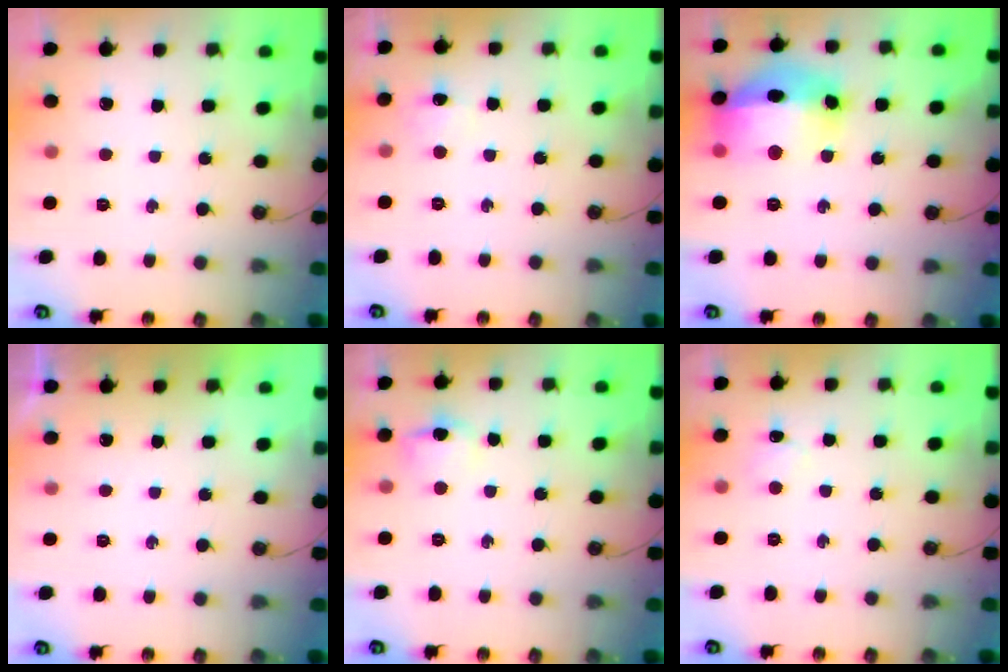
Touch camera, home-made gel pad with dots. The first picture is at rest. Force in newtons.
{"total": 5.5, "press": 5.5, "slide": 0.6}
{"total": 21.7, "press": 20.9, "slide": 5.6}
{"total": 0.0}
{"total": 7.5, "press": 7.4, "slide": 1.1}
{"total": 5.0, "press": 5.0, "slide": 0.7}